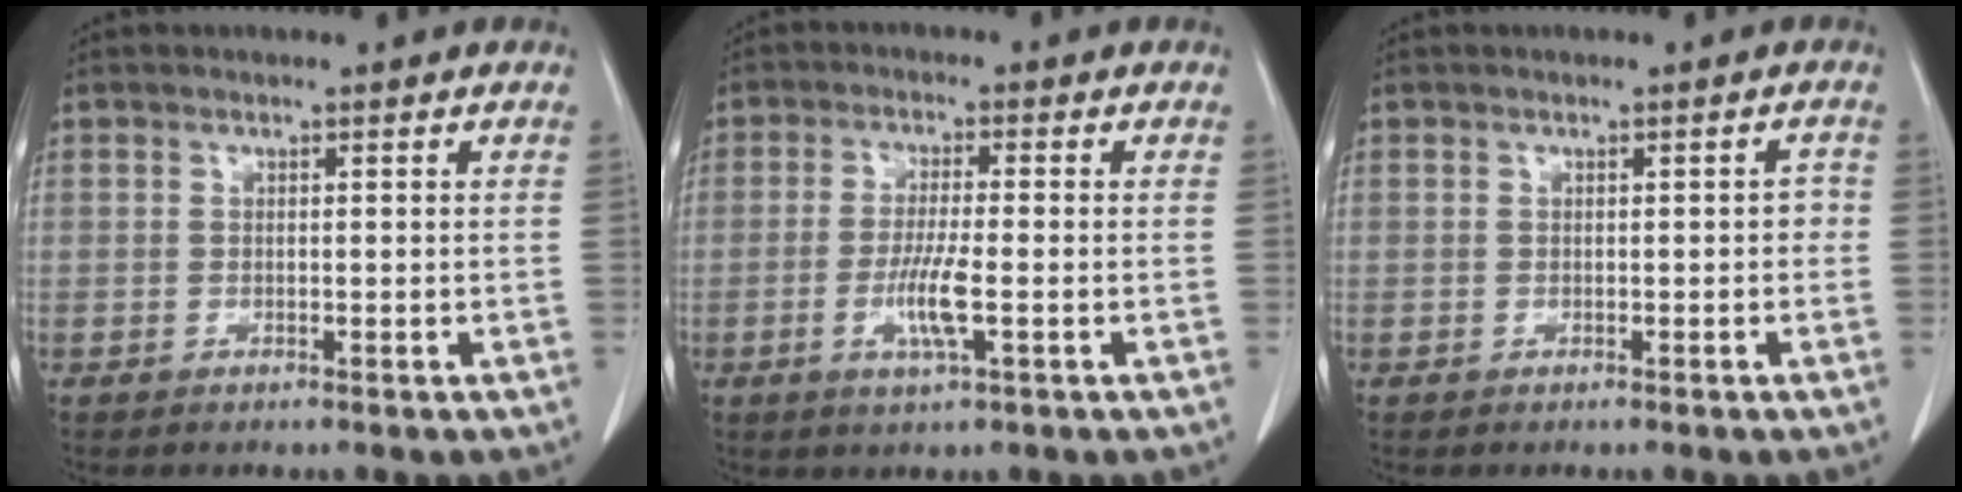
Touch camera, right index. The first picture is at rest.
{"total": 5.8, "force": [-1.6, 0.3, 5.5], "torque": [-0.110, -0.011, -0.029]}
{"total": 1.1, "force": [-0.2, 0.6, 0.9], "torque": [-0.006, 0.004, -0.004]}